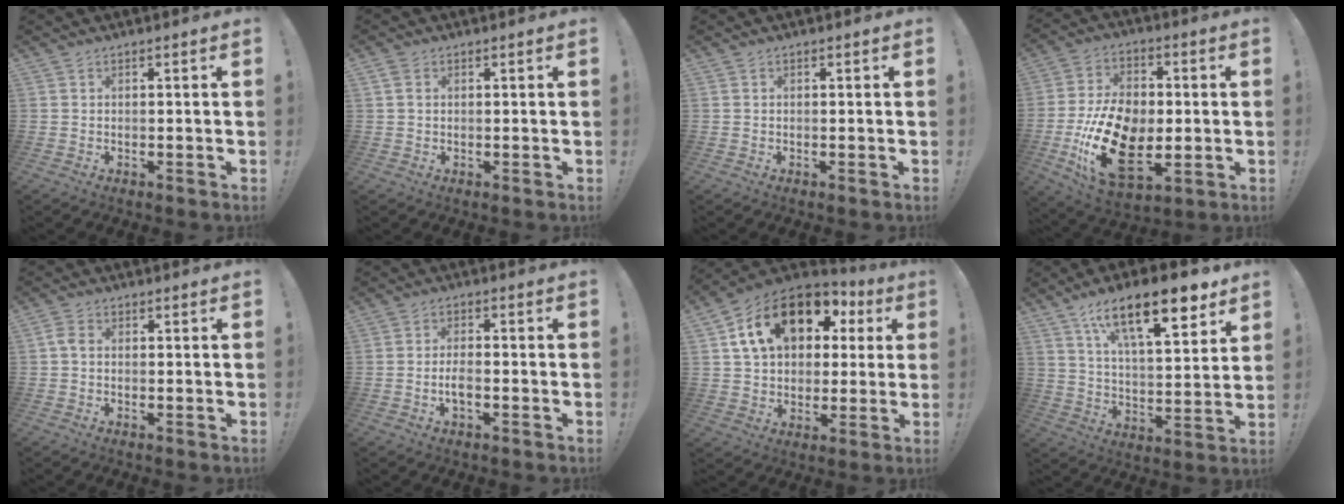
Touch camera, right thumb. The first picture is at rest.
{"total": 1.8, "force": [0.7, 1.2, 1.1], "torque": [-0.024, 0.005, 0.014]}
{"total": 0.0}
{"total": 22.6, "force": [-5.3, 14.2, 16.7], "torque": [-0.326, 0.026, -0.078]}
{"total": 2.9, "force": [0.1, 2.0, 2.2], "torque": [-0.046, 0.013, 0.004]}
{"total": 3.9, "force": [-1.5, 1.6, 3.2], "torque": [-0.074, 0.002, -0.027]}
{"total": 19.5, "force": [8.0, 12.7, 12.4], "torque": [-0.195, -0.021, 0.144]}
{"total": 19.5, "force": [11.1, 6.6, 14.6], "torque": [-0.230, -0.053, 0.178]}